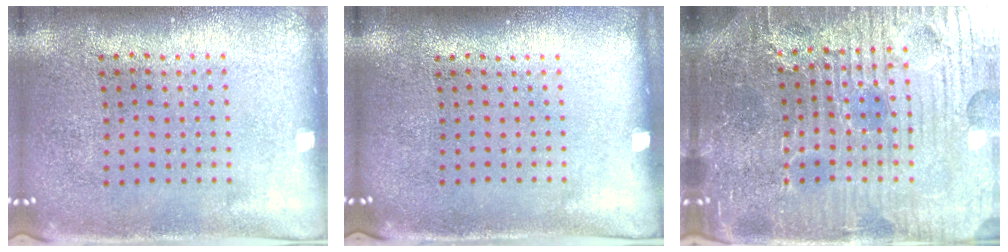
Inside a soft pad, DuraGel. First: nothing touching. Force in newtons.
{"total": 0.0}
{"total": 6.0, "press": 5.6, "slide": 2.3}